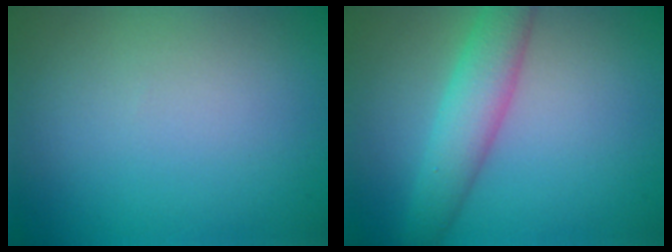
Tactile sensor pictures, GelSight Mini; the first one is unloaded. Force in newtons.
{"total": 4.3, "press": 4.3, "slide": 0.2}